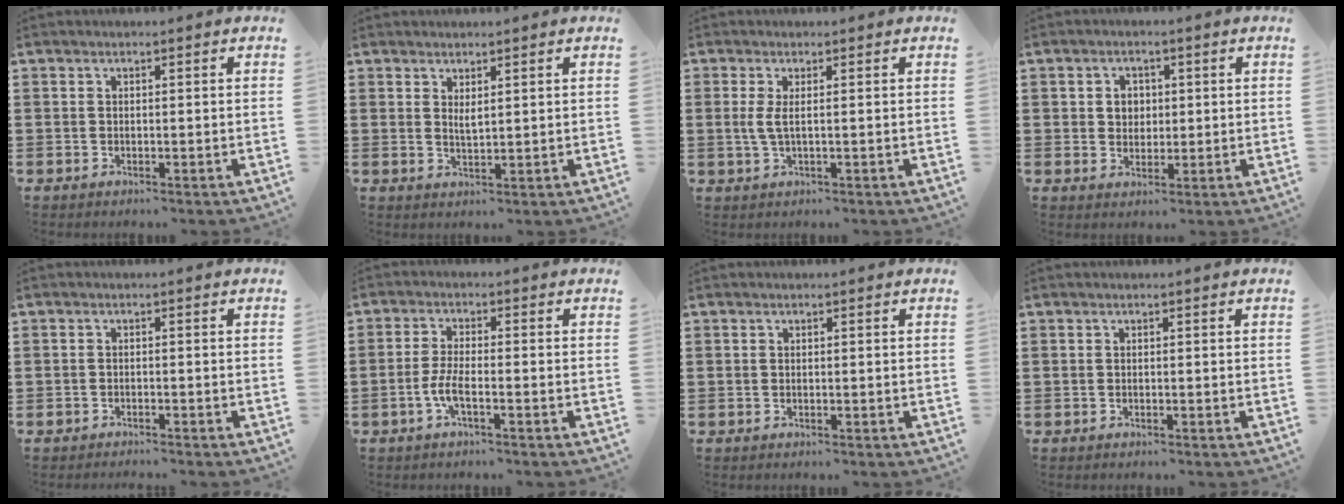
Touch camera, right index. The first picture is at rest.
{"total": 1.9, "force": [1.2, 0.5, 1.3], "torque": [-0.028, 0.001, 0.022]}
{"total": 2.5, "force": [0.1, 0.4, 2.5], "torque": [-0.064, -0.008, -0.003]}
{"total": 2.7, "force": [0.4, 2.5, 0.9], "torque": [-0.029, 0.010, 0.003]}
{"total": 1.2, "force": [-1.2, 0.1, 0.0], "torque": [-0.004, 0.000, -0.026]}
{"total": 3.9, "force": [-1.6, 0.8, 3.5], "torque": [-0.086, -0.008, -0.038]}
{"total": 0.0}
{"total": 0.0}